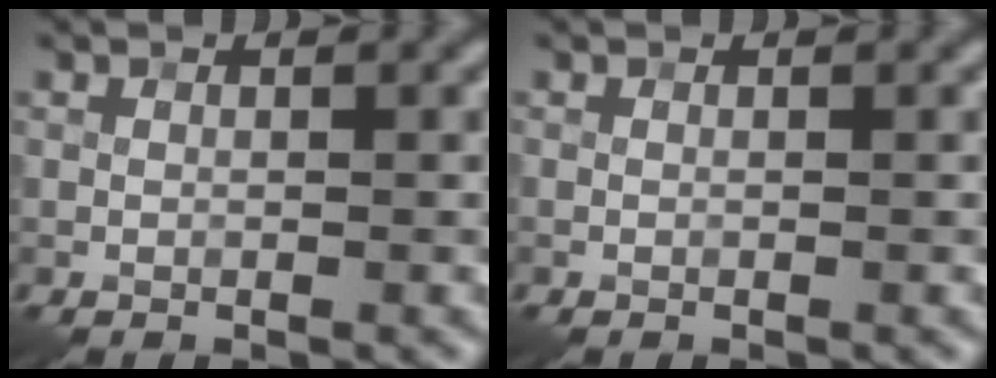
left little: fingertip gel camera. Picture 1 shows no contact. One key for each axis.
{"total": 0.0}